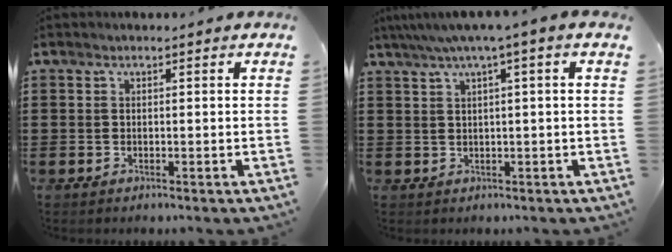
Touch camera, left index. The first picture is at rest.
{"total": 2.5, "force": [0.6, -0.1, 2.4], "torque": [-0.047, -0.002, 0.006]}